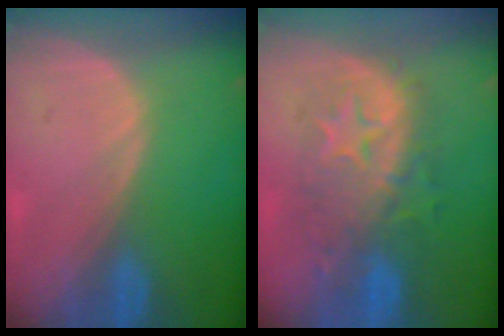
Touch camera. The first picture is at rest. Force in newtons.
{"total": 9.0, "press": 9.0, "slide": 0.3}